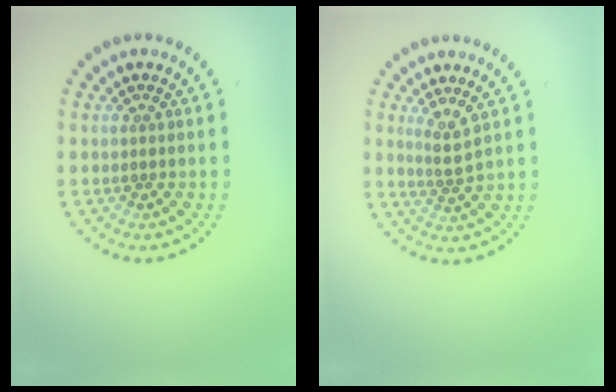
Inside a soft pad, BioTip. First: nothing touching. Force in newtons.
{"total": 2.0, "press": 1.3, "slide": 1.4}